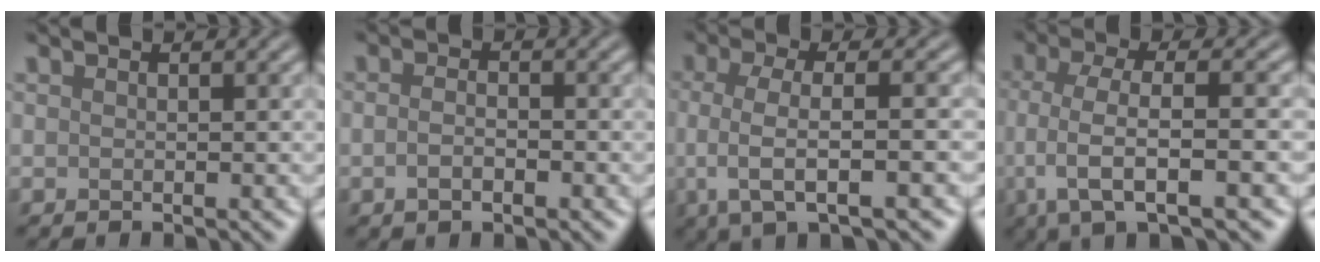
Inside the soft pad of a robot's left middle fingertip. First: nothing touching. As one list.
[{"total": 1.8, "force": [-0.7, 0.8, 1.4], "torque": [-0.030, -0.001, -0.017]}, {"total": 5.3, "force": [-0.8, 1.7, 4.9], "torque": [-0.085, -0.007, -0.017]}, {"total": 5.8, "force": [-1.4, 1.6, 5.4], "torque": [-0.100, -0.001, -0.028]}]